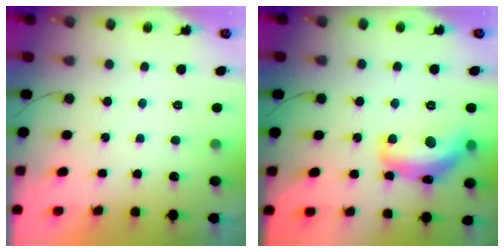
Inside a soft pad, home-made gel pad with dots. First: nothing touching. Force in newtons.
{"total": 15.7, "press": 15.7, "slide": 0.9}